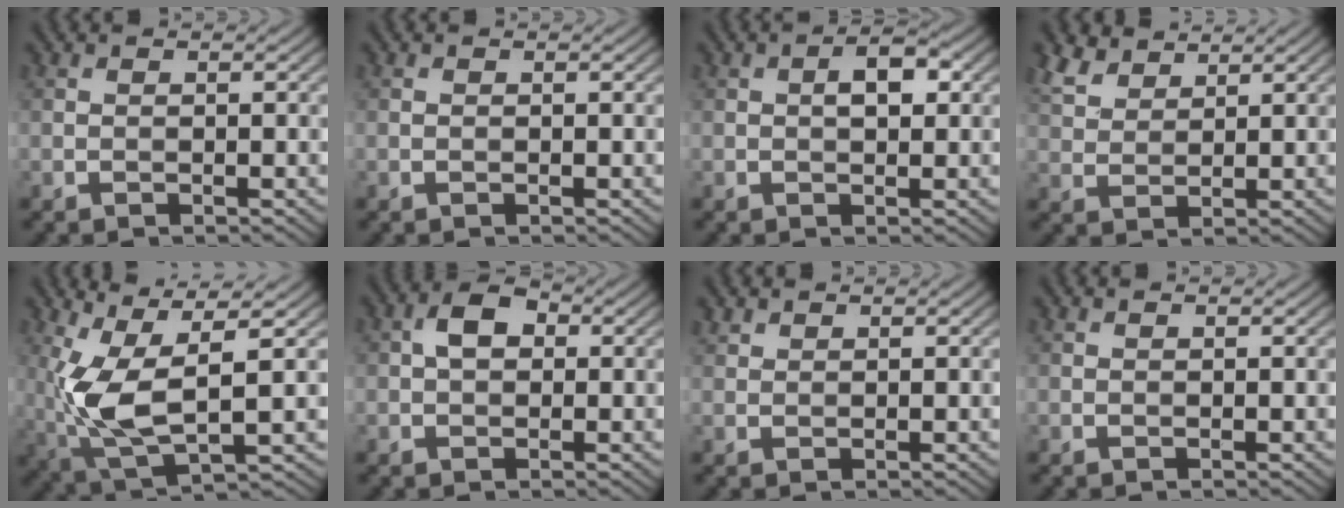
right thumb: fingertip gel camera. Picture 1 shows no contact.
{"total": 0.0}
{"total": 3.0, "force": [0.5, 1.5, 2.6], "torque": [-0.038, 0.006, 0.005]}
{"total": 4.7, "force": [3.6, 2.1, 2.1], "torque": [-0.059, 0.010, 0.080]}
{"total": 10.4, "force": [0.4, 3.9, 9.6], "torque": [-0.222, -0.009, 0.017]}
{"total": 3.6, "force": [0.4, 2.5, 2.6], "torque": [-0.052, 0.008, -0.001]}
{"total": 1.0, "force": [0.9, 0.4, 0.2], "torque": [-0.010, 0.005, 0.024]}
{"total": 0.0}